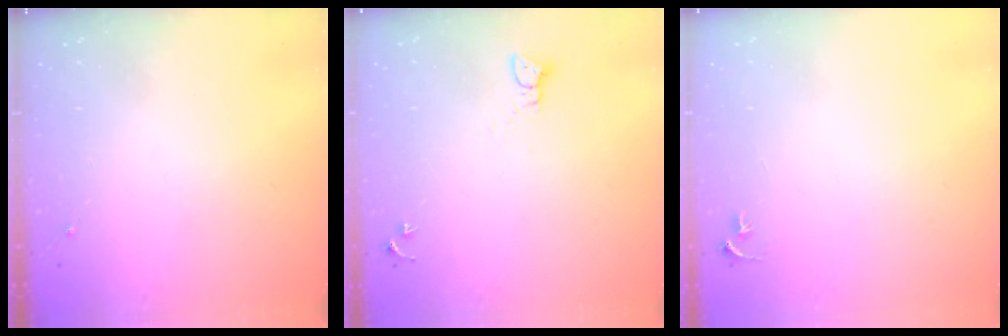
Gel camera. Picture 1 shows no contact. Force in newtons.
{"total": 2.3, "press": 2.3, "slide": 0.3}
{"total": 3.1, "press": 3.1, "slide": 0.3}